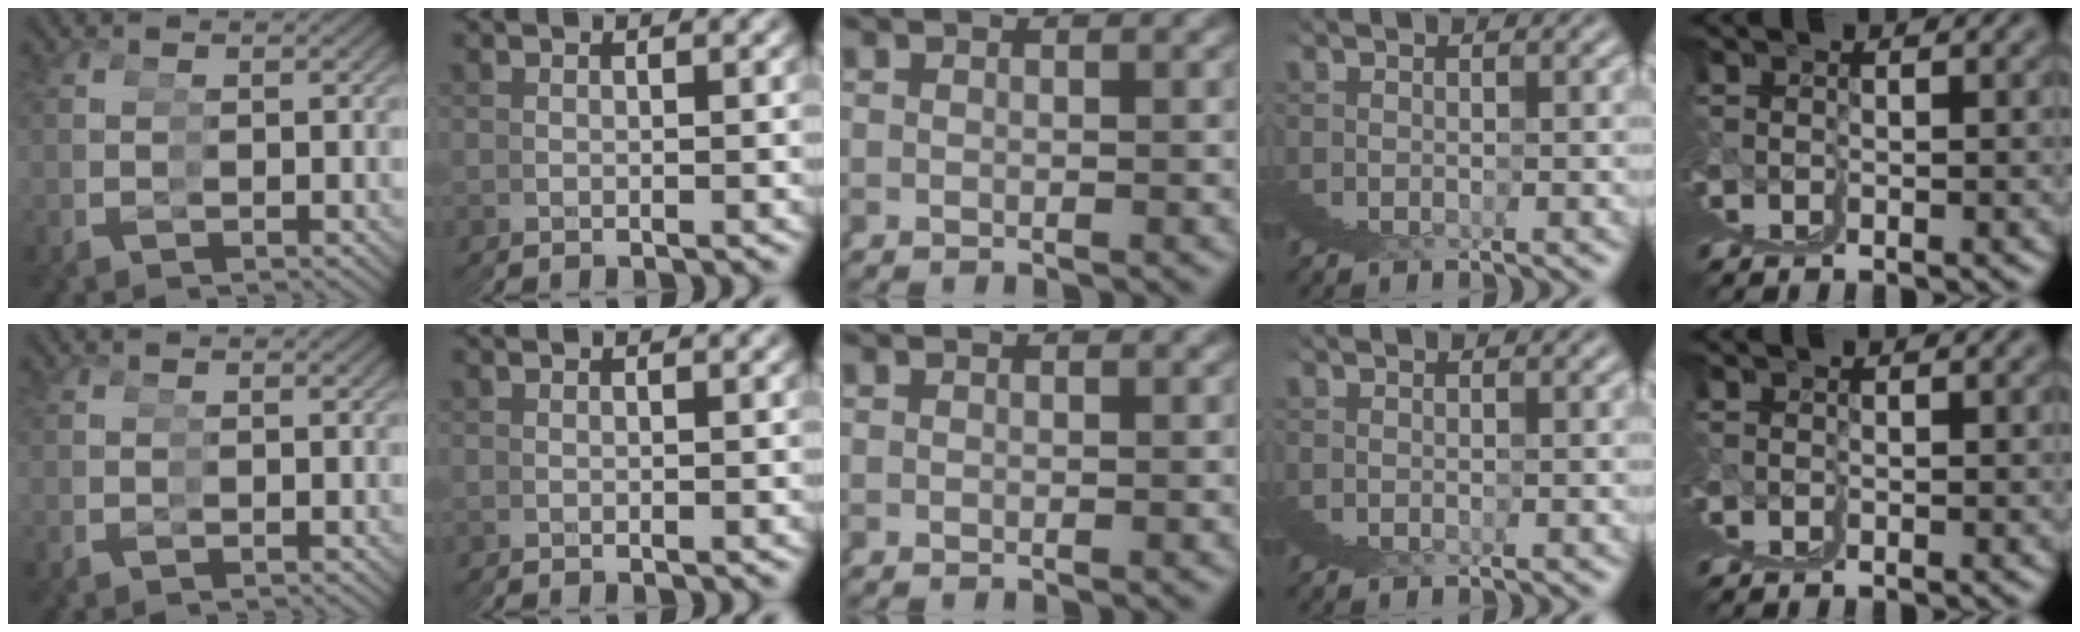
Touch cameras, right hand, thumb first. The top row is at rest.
{}